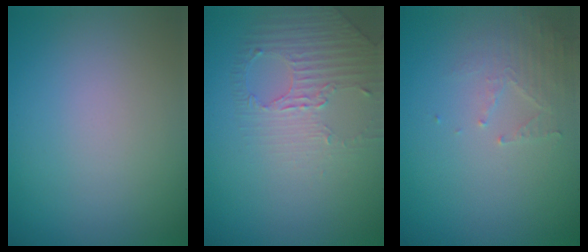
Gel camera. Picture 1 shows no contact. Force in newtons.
{"total": 1.8, "press": 1.5, "slide": 1.0}
{"total": 2.0, "press": 1.9, "slide": 0.3}